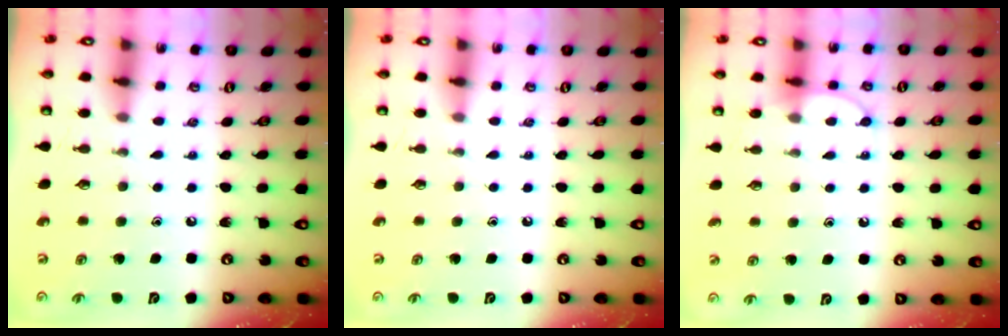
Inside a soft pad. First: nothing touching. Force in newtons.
{"total": 0.0}
{"total": 6.0, "press": 6.0, "slide": 0.6}